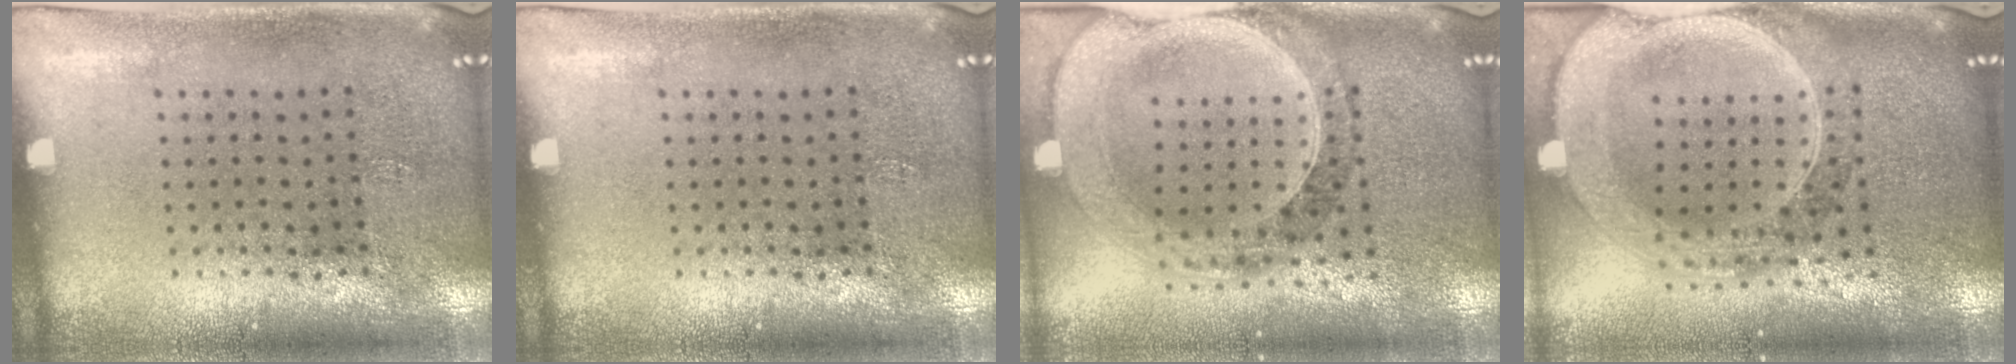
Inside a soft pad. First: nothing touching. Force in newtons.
{"total": 0.0}
{"total": 1.5, "press": 1.4, "slide": 0.4}
{"total": 2.7, "press": 2.4, "slide": 1.4}